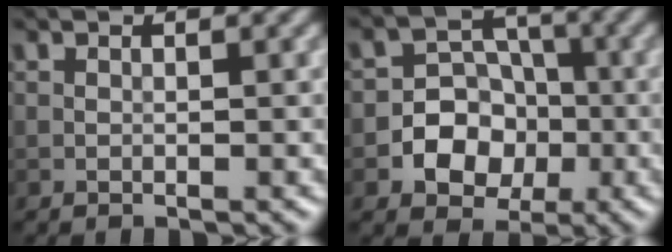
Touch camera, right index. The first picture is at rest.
{"total": 6.0, "force": [-1.7, 5.2, 2.5], "torque": [-0.004, 0.009, -0.052]}